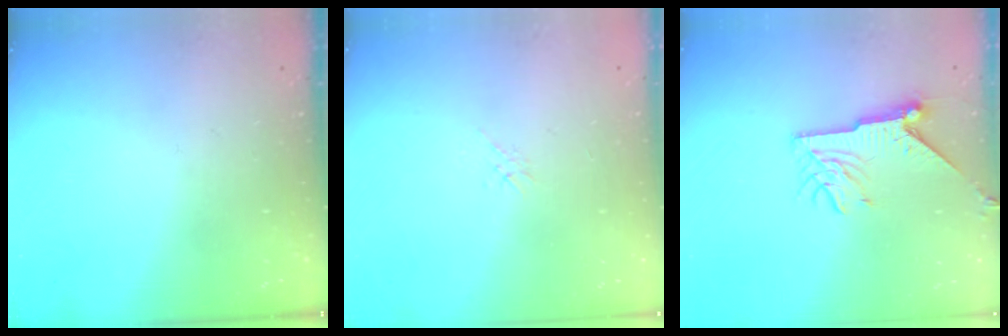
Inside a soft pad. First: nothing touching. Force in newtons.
{"total": 1.7, "press": 1.6, "slide": 0.4}
{"total": 9.2, "press": 9.2, "slide": 0.3}